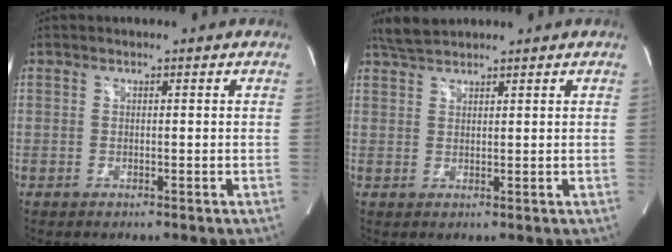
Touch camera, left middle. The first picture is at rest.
{"total": 3.3, "force": [3.1, 0.4, 1.0], "torque": [-0.029, 0.014, 0.064]}